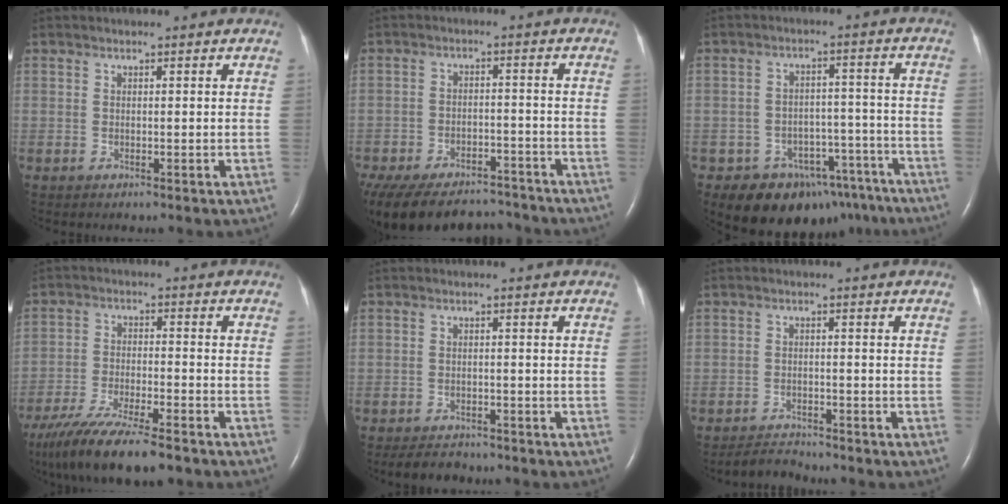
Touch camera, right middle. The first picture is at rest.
{"total": 20.3, "force": [-16.9, 8.1, 7.8], "torque": [-0.209, -0.021, -0.237]}
{"total": 12.9, "force": [-9.7, 7.8, 3.3], "torque": [-0.025, 0.050, -0.122]}
{"total": 15.6, "force": [-12.5, 2.2, 9.1], "torque": [-0.172, -0.040, -0.208]}
{"total": 4.0, "force": [-3.5, 1.5, 1.0], "torque": [-0.023, -0.006, -0.053]}
{"total": 2.8, "force": [-2.8, 0.1, -0.2], "torque": [-0.004, -0.015, -0.047]}